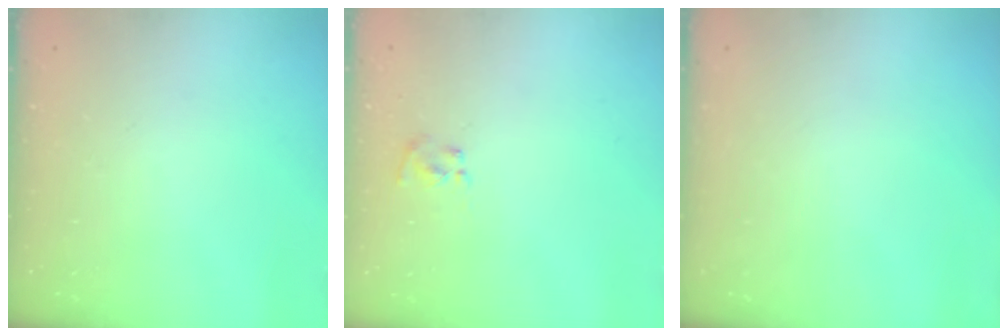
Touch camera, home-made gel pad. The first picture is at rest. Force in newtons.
{"total": 3.0, "press": 2.9, "slide": 0.9}
{"total": 0.0}